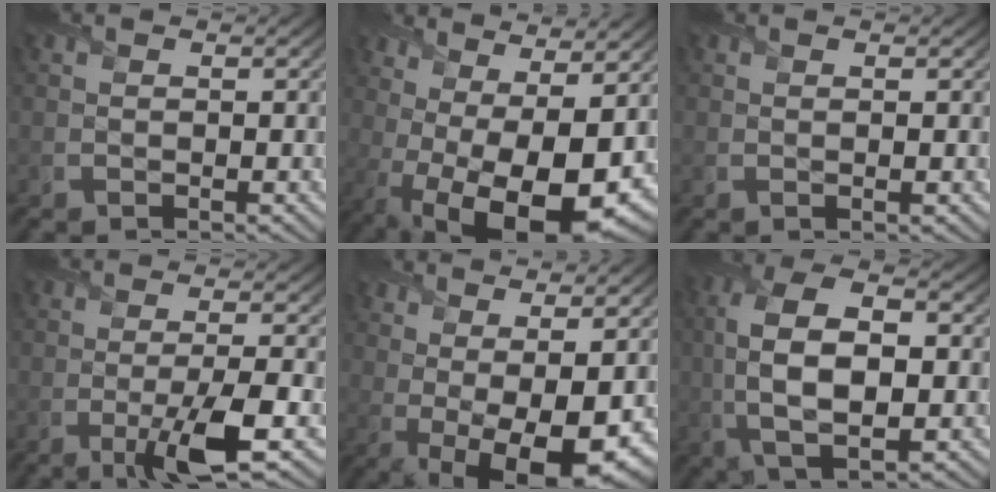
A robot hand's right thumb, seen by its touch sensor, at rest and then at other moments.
{"total": 16.0, "force": [-1.2, 6.6, 14.5], "torque": [-0.203, -0.019, 0.018]}
{"total": 0.7, "force": [0.2, 0.0, 0.7], "torque": [-0.014, 0.002, 0.003]}
{"total": 5.9, "force": [-2.0, 0.8, 5.5], "torque": [-0.099, 0.002, -0.038]}
{"total": 12.6, "force": [0.5, 4.6, 11.8], "torque": [-0.166, 0.008, 0.042]}
{"total": 11.7, "force": [0.0, 5.6, 10.2], "torque": [-0.220, 0.004, 0.001]}